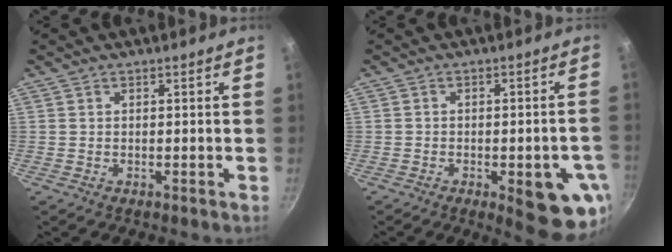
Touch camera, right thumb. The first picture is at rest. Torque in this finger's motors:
{"motor_torque": [2.02, 1.48, -0.01, -0.10, 0.27]}